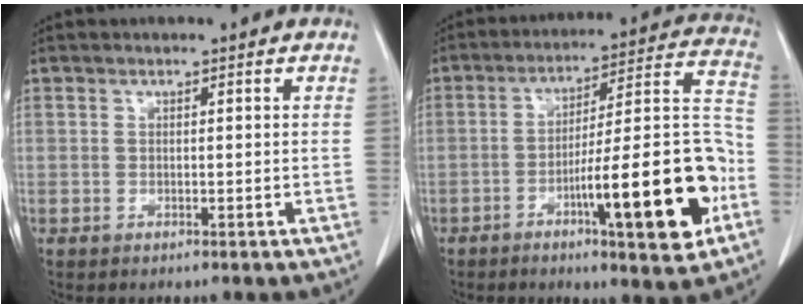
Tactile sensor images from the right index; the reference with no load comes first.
{"total": 19.5, "force": [-7.3, 2.1, 18.0], "torque": [-0.236, 0.016, -0.103]}